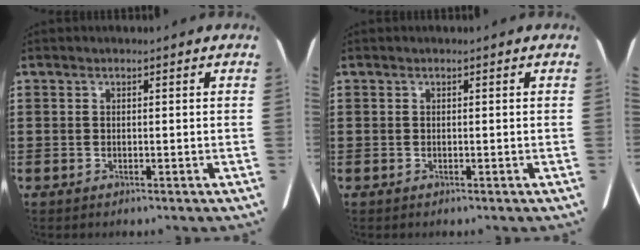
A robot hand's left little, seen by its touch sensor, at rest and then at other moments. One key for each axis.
{"total": 0.0}